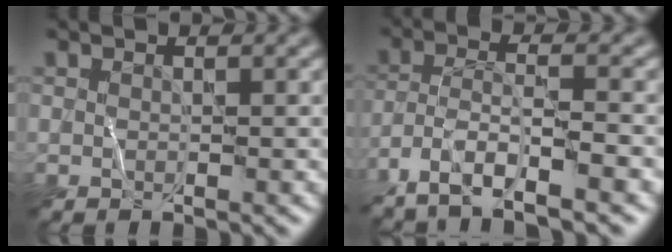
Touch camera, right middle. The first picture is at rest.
{"total": 7.8, "force": [-5.4, 1.8, 5.4], "torque": [-0.095, 0.002, -0.102]}